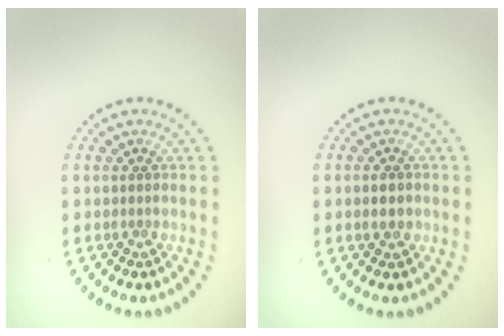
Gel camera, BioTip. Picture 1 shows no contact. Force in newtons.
{"total": 1.5, "press": 1.5, "slide": 0.1}